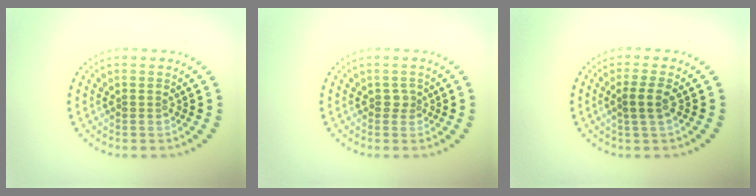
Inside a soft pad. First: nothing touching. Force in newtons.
{"total": 1.0, "press": 0.7, "slide": 0.7}
{"total": 1.8, "press": 1.5, "slide": 1.0}